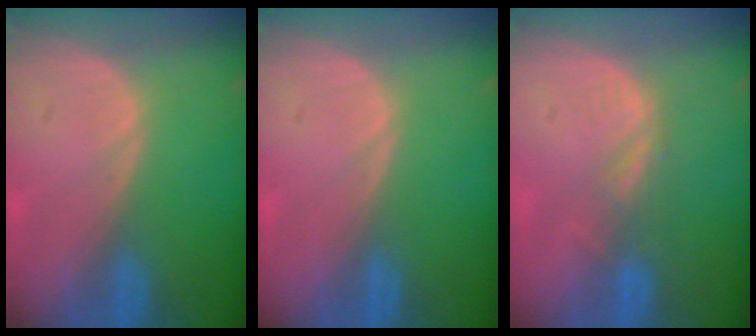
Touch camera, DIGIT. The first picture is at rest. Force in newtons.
{"total": 0.0}
{"total": 2.8, "press": 2.2, "slide": 1.7}